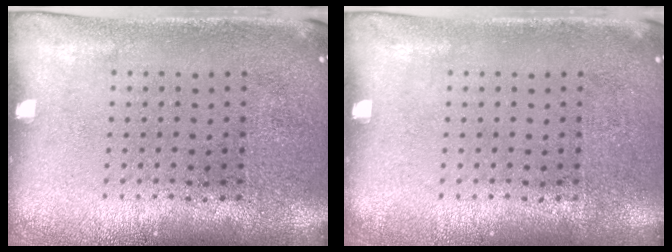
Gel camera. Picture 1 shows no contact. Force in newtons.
{"total": 0.0}